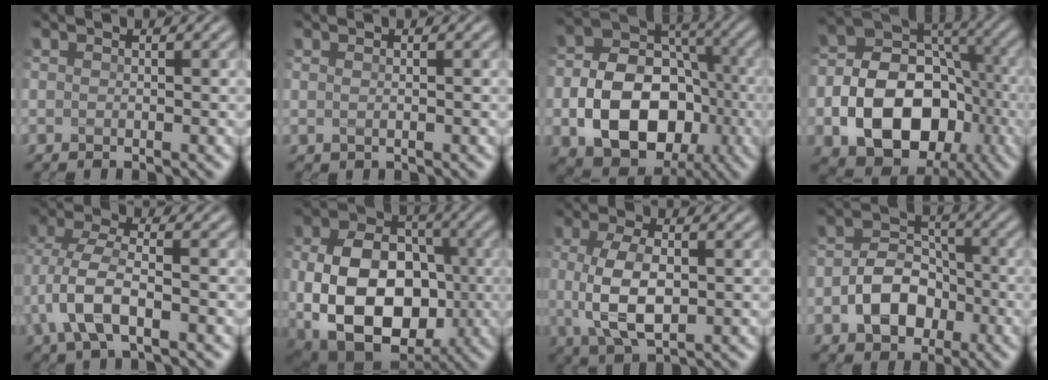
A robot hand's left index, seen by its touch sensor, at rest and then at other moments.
{"total": 0.6, "force": [0.3, 0.3, 0.4], "torque": [0.004, -0.003, 0.003]}
{"total": 10.9, "force": [-2.9, 8.0, 6.8], "torque": [-0.115, -0.005, -0.052]}
{"total": 12.1, "force": [-3.3, 8.8, 7.5], "torque": [-0.117, -0.003, -0.059]}
{"total": 5.4, "force": [-1.5, 2.5, 4.5], "torque": [-0.102, 0.010, -0.036]}
{"total": 13.5, "force": [-1.5, 9.9, 9.2], "torque": [-0.156, -0.024, -0.017]}
{"total": 5.7, "force": [0.3, 2.7, 5.1], "torque": [-0.112, -0.001, 0.005]}
{"total": 5.2, "force": [-1.6, 3.9, 3.1], "torque": [-0.049, 0.004, -0.030]}